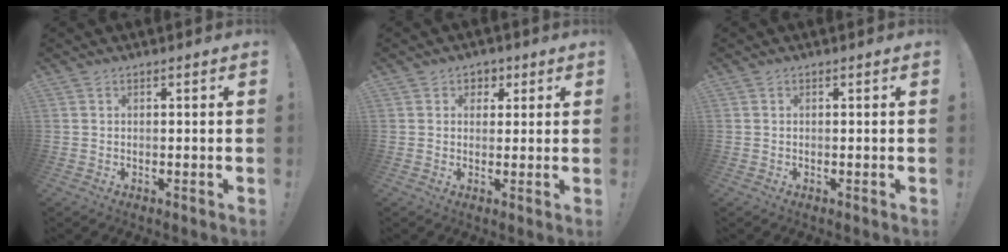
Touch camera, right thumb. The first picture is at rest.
{"total": 3.6, "force": [1.1, 3.3, 0.8], "torque": [0.003, -0.006, 0.018]}
{"total": 0.0}